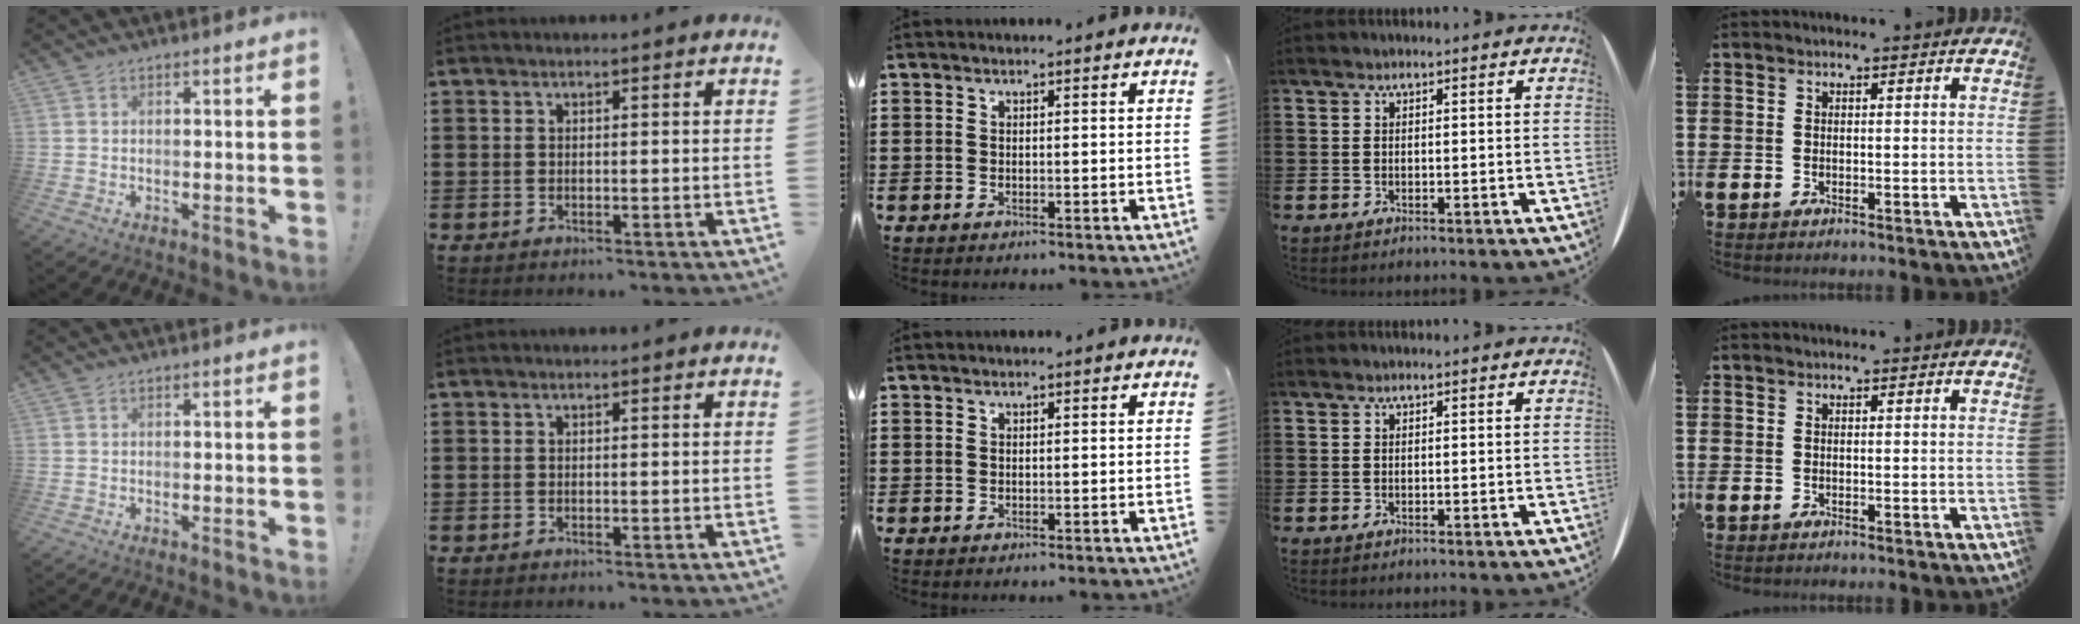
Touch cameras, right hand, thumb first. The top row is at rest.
{}